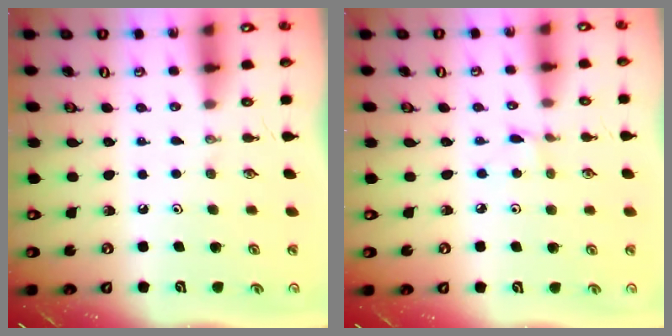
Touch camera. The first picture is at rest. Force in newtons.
{"total": 1.1, "press": 1.1, "slide": 0.1}